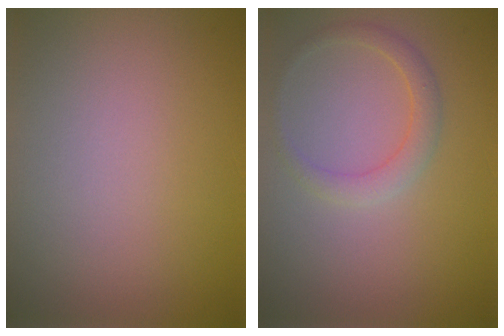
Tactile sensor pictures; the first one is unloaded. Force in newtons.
{"total": 1.9, "press": 1.9, "slide": 0.1}